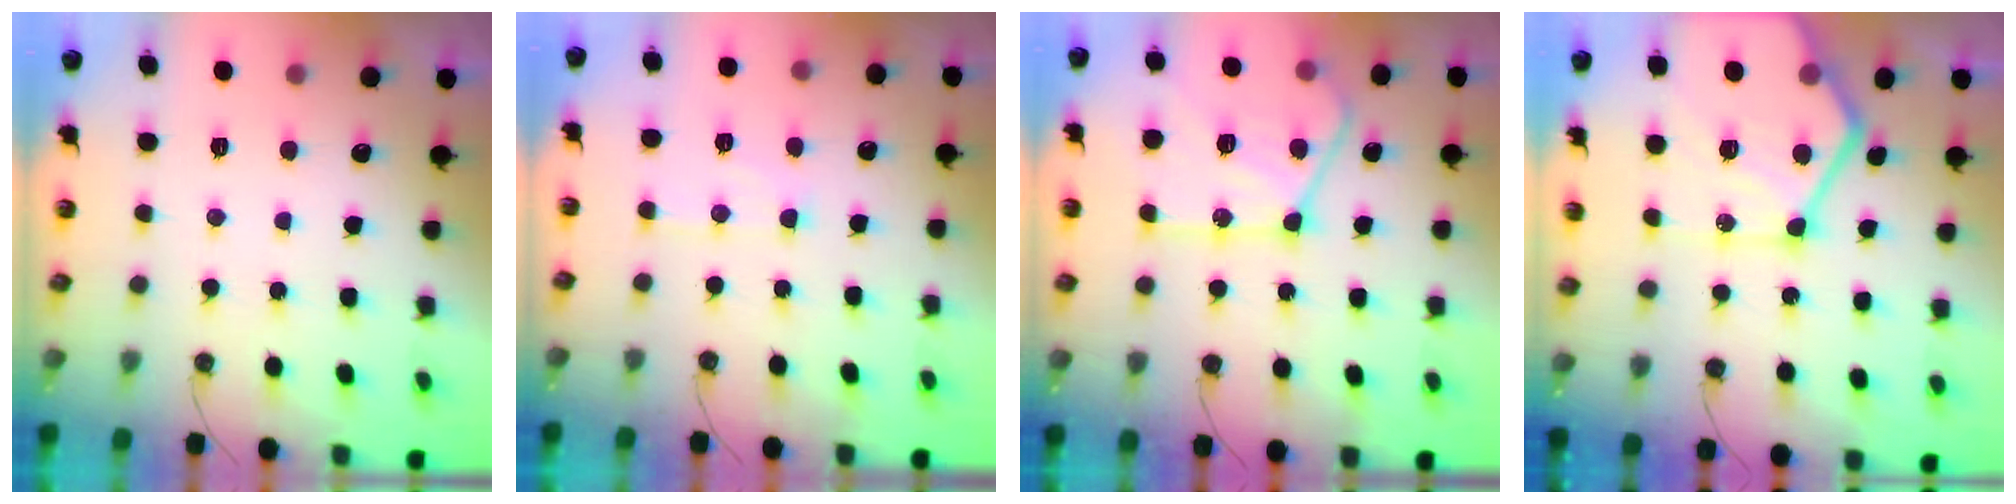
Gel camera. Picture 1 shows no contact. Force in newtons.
{"total": 7.4, "press": 7.4, "slide": 0.5}
{"total": 18.9, "press": 18.9, "slide": 1.5}
{"total": 23.6, "press": 23.5, "slide": 2.4}